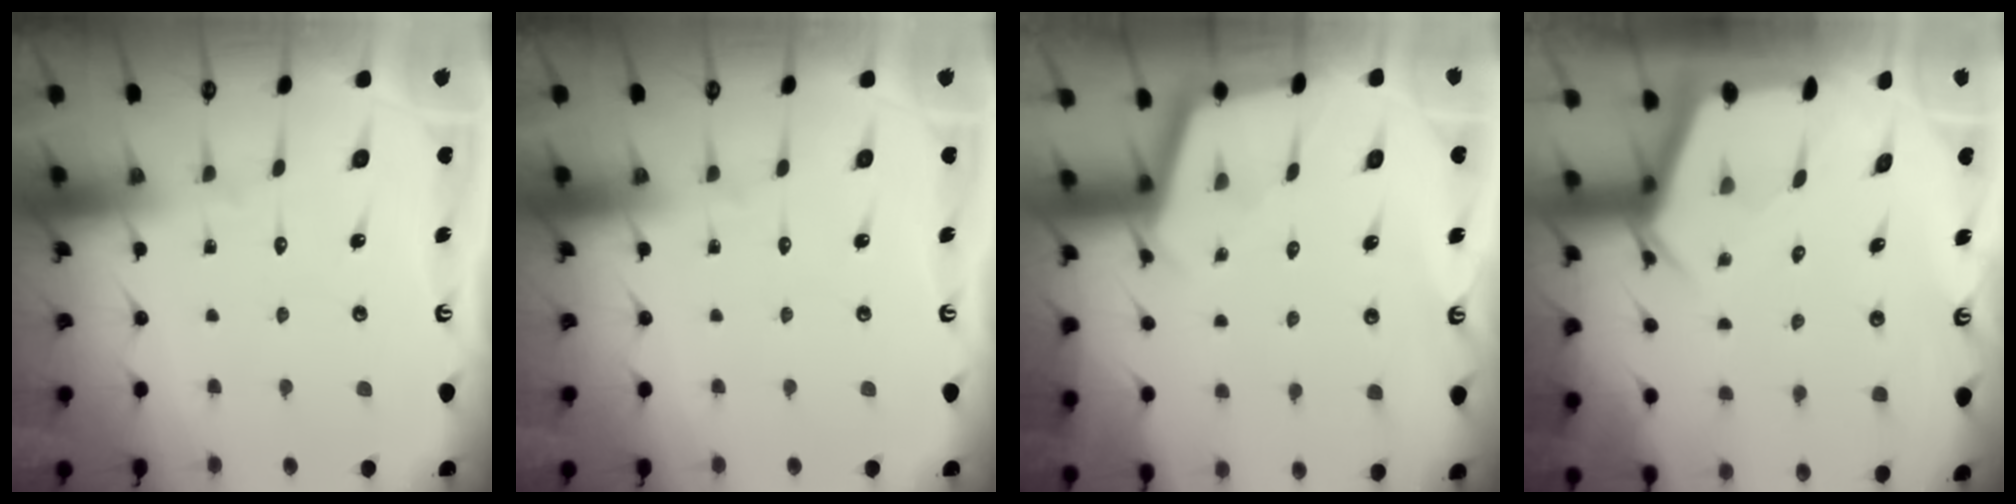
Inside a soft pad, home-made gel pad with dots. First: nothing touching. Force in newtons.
{"total": 0.0}
{"total": 2.5, "press": 2.5, "slide": 0.2}
{"total": 5.7, "press": 5.7, "slide": 0.6}